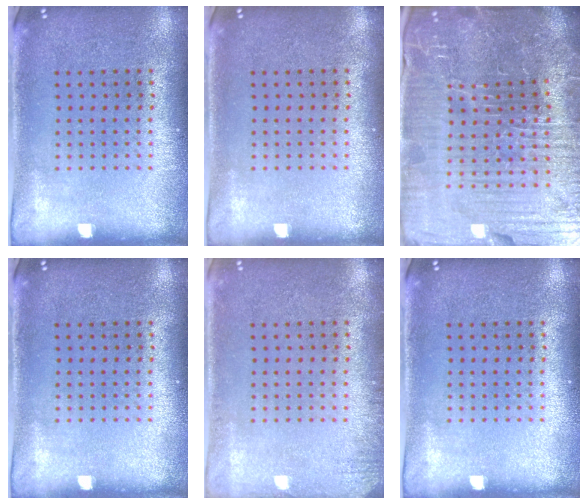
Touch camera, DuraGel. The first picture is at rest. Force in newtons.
{"total": 0.0}
{"total": 7.3, "press": 6.6, "slide": 3.3}
{"total": 0.0}
{"total": 1.4, "press": 1.4, "slide": 0.2}
{"total": 0.0}